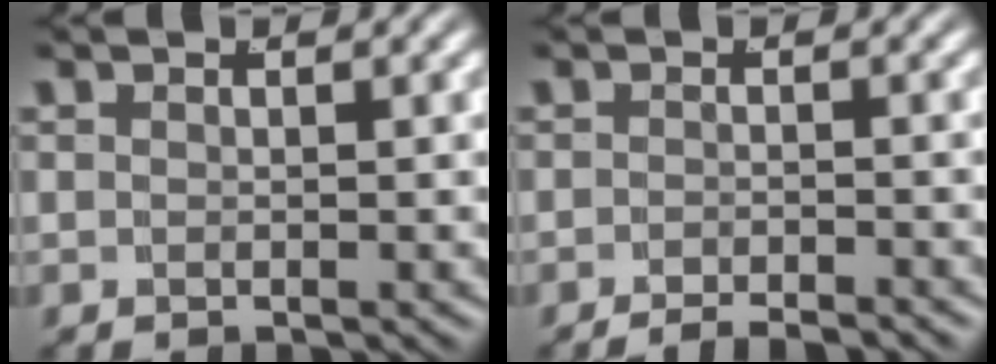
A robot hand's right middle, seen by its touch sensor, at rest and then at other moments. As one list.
[{"total": 2.6, "force": [-2.5, 0.0, 0.6], "torque": [-0.008, -0.005, -0.042]}]